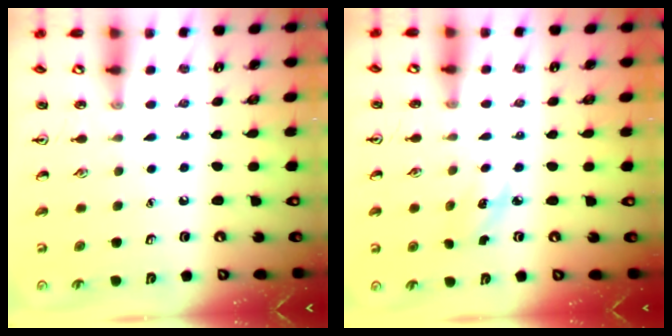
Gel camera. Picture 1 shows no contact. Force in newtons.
{"total": 3.7, "press": 3.4, "slide": 1.3}